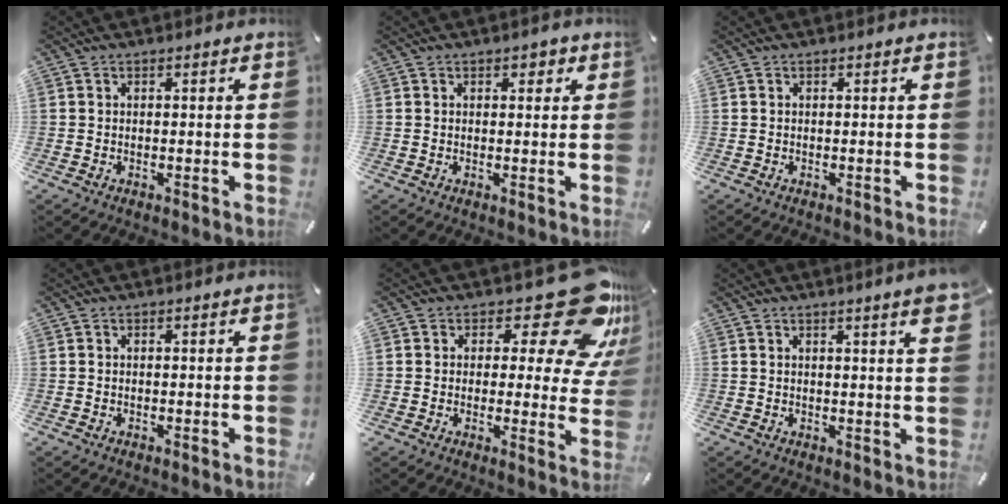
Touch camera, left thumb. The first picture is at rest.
{"total": 1.7, "force": [0.7, 1.2, 0.9], "torque": [-0.002, 0.000, 0.007]}
{"total": 0.0}
{"total": 0.0}
{"total": 20.2, "force": [10.4, 9.0, 14.8], "torque": [-0.172, -0.069, 0.168]}
{"total": 4.7, "force": [2.5, 0.4, 4.0], "torque": [-0.063, -0.011, 0.041]}